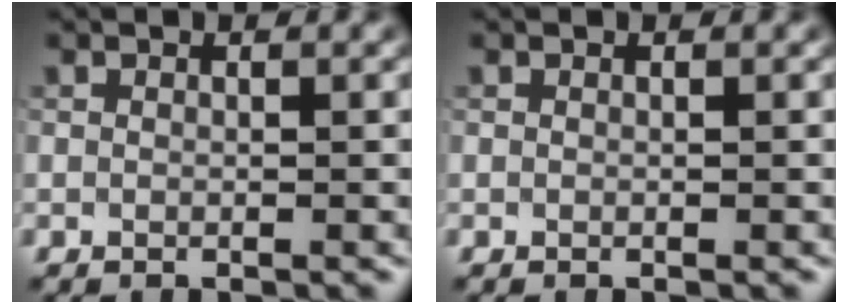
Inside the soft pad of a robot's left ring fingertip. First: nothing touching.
{"total": 0.0}